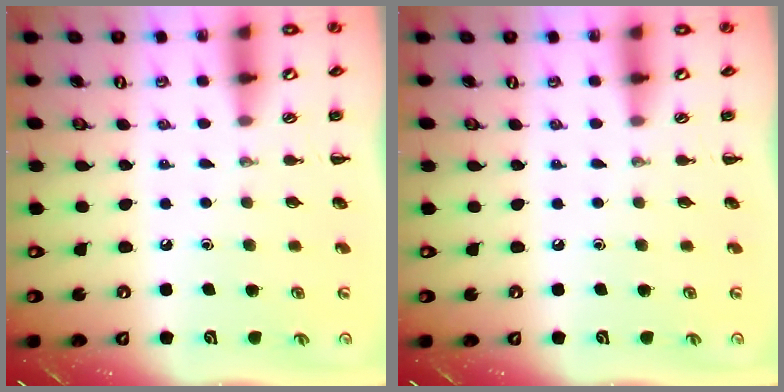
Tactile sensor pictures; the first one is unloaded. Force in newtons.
{"total": 0.0}